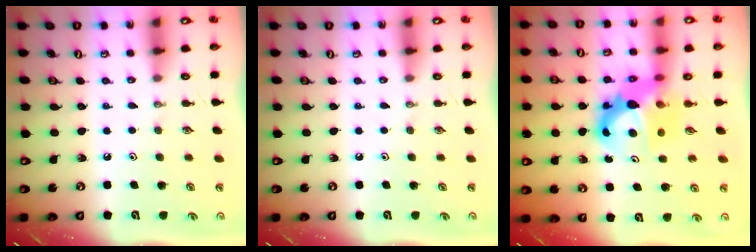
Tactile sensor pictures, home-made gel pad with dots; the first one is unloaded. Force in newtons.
{"total": 0.0}
{"total": 10.5, "press": 10.4, "slide": 0.9}